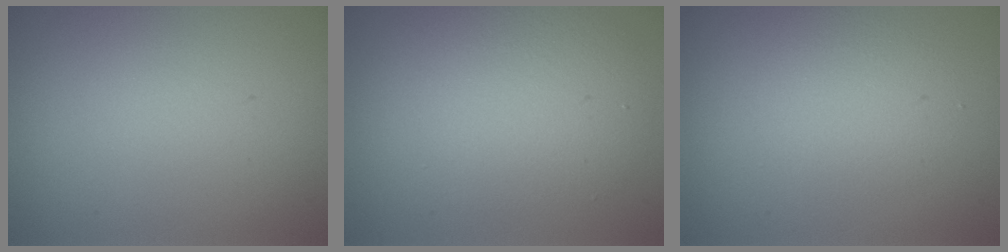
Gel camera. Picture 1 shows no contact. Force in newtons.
{"total": 5.5, "press": 5.5, "slide": 0.6}
{"total": 2.8, "press": 2.8, "slide": 0.2}